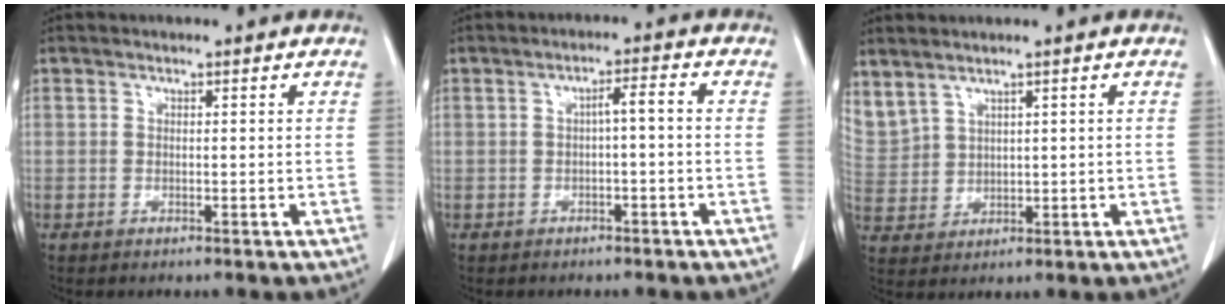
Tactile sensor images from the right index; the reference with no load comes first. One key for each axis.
{"total": 2.7, "fx": -0.4, "fy": 0.2, "fz": 2.7, "tx": -0.041, "ty": 0.010, "tz": -0.005}
{"total": 9.0, "fx": 5.3, "fy": 6.0, "fz": 4.2, "tx": -0.133, "ty": 0.017, "tz": 0.135}